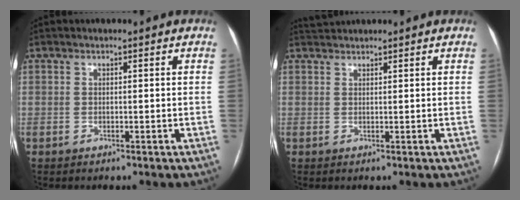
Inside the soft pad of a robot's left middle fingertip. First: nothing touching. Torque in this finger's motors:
{"motor_torque": [0.04, -0.05, -0.04, -0.01]}